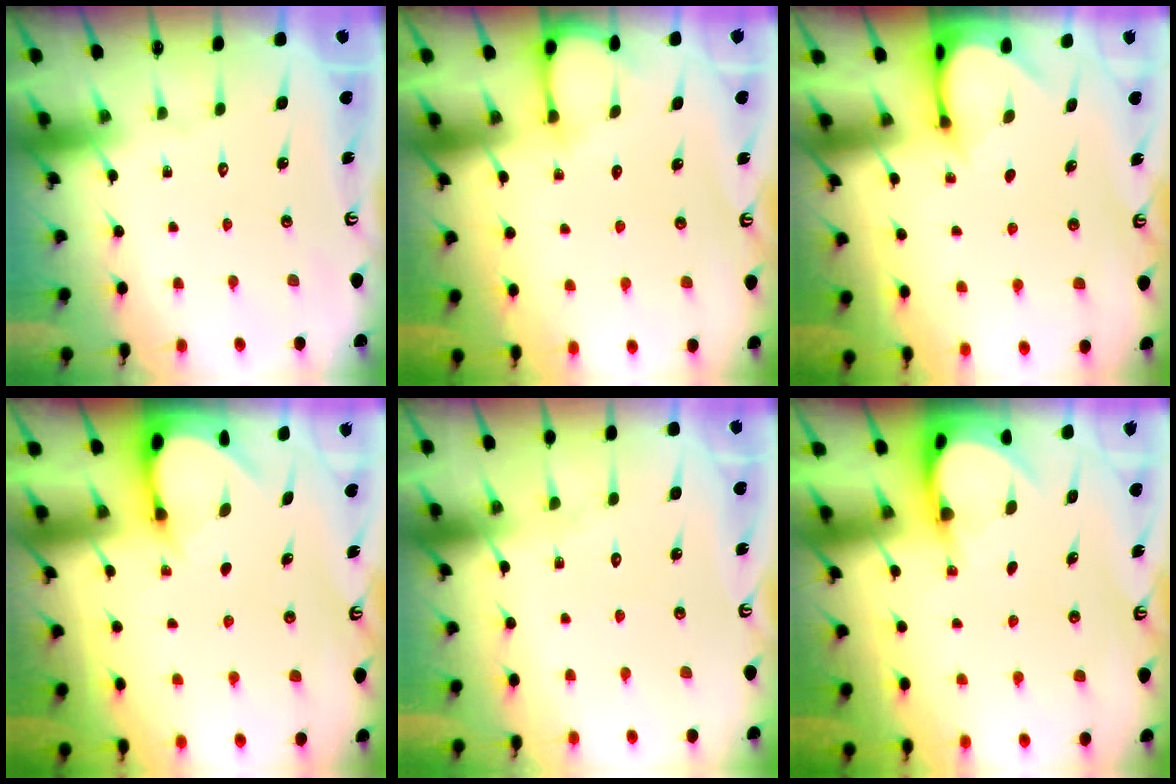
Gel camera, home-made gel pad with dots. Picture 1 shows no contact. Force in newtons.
{"total": 6.2, "press": 6.2, "slide": 0.3}
{"total": 3.3, "press": 3.3, "slide": 0.3}
{"total": 3.7, "press": 3.6, "slide": 0.3}
{"total": 4.2, "press": 4.2, "slide": 0.4}
{"total": 3.9, "press": 3.9, "slide": 0.3}